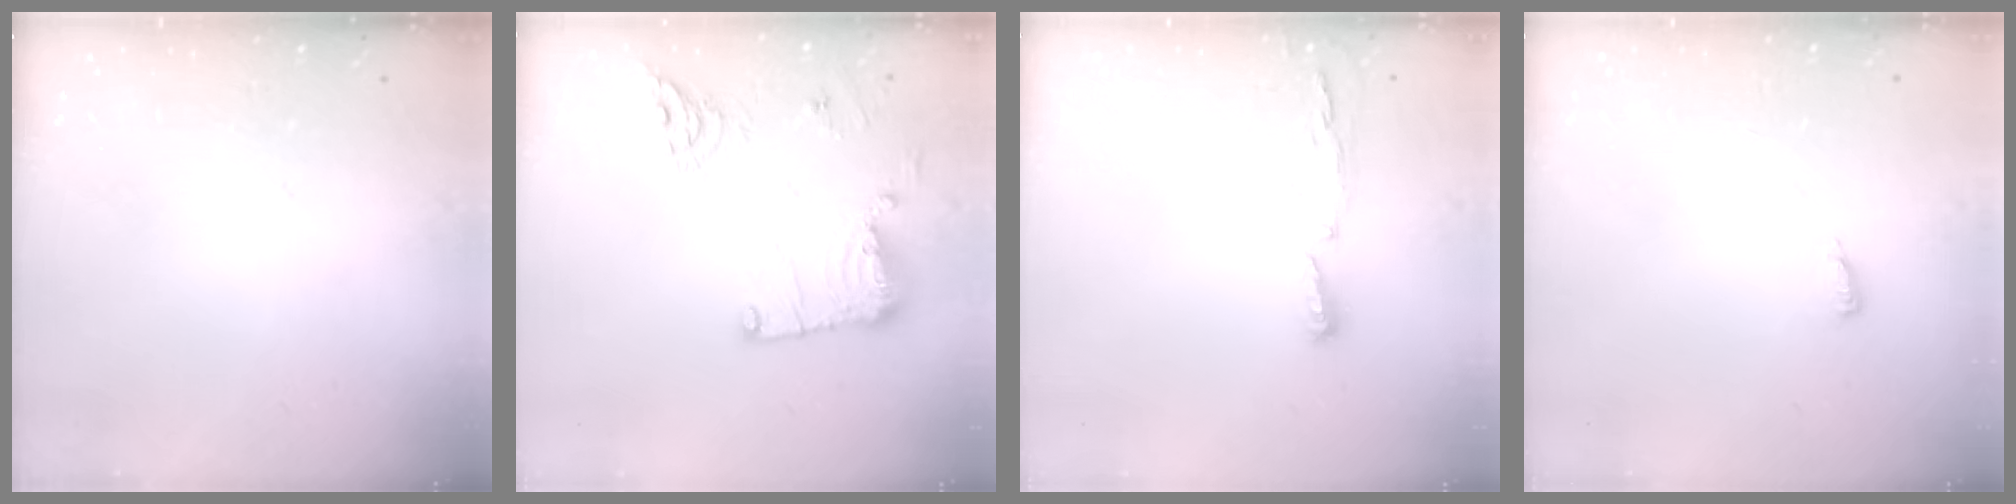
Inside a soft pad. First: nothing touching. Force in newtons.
{"total": 14.5, "press": 14.5, "slide": 0.4}
{"total": 4.1, "press": 4.0, "slide": 1.1}
{"total": 4.3, "press": 4.2, "slide": 1.0}